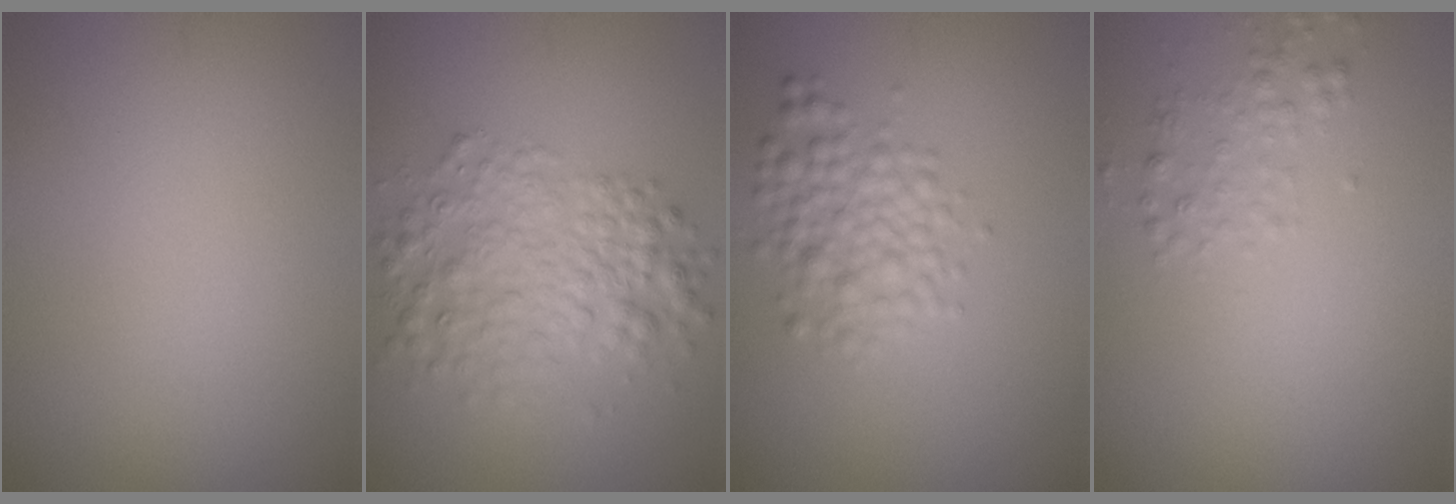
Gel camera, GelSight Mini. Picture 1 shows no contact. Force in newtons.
{"total": 5.1, "press": 5.1, "slide": 0.0}
{"total": 3.6, "press": 3.6, "slide": 0.1}
{"total": 1.6, "press": 1.6, "slide": 0.0}